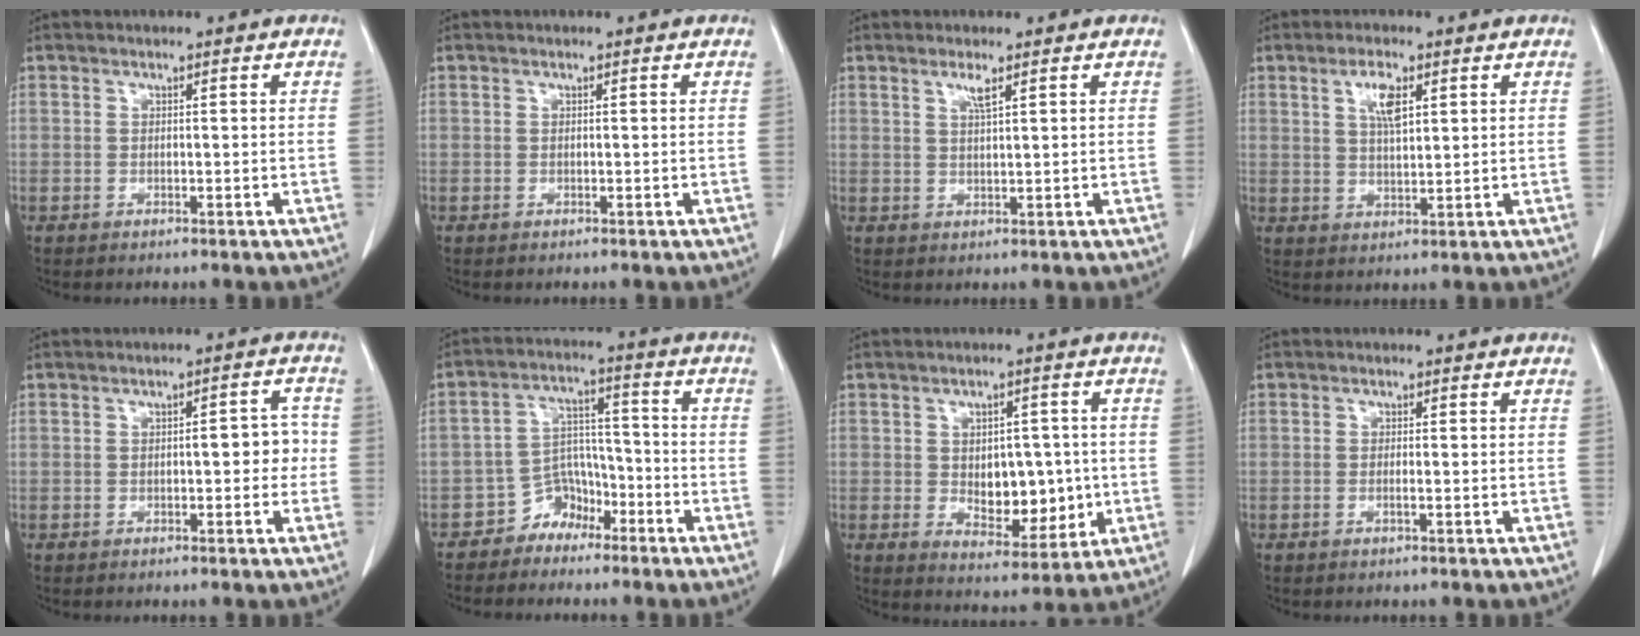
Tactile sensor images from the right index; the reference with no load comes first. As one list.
[{"total": 0.0}, {"total": 2.0, "force": [1.2, -0.1, 1.6], "torque": [-0.035, 0.000, 0.024]}, {"total": 4.7, "force": [2.0, 1.3, 4.0], "torque": [-0.078, 0.002, 0.040]}, {"total": 4.0, "force": [-0.3, 1.6, 3.6], "torque": [-0.041, 0.017, -0.004]}, {"total": 5.6, "force": [-4.1, 3.7, 0.9], "torque": [-0.007, 0.020, -0.069]}, {"total": 8.8, "force": [-0.3, 5.1, 7.1], "torque": [-0.095, 0.001, 0.008]}, {"total": 0.8, "force": [-0.3, -0.1, 0.7], "torque": [-0.015, 0.000, -0.005]}]